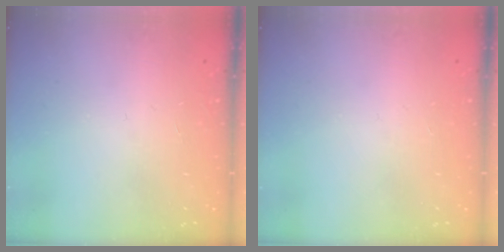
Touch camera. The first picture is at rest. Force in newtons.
{"total": 1.9, "press": 1.9, "slide": 0.3}